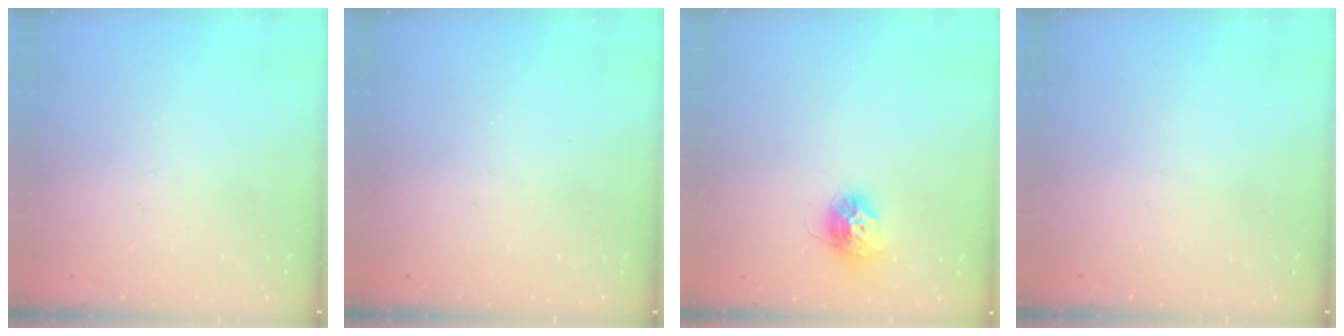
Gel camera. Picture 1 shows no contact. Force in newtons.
{"total": 0.0}
{"total": 10.5, "press": 10.4, "slide": 0.9}
{"total": 0.0}